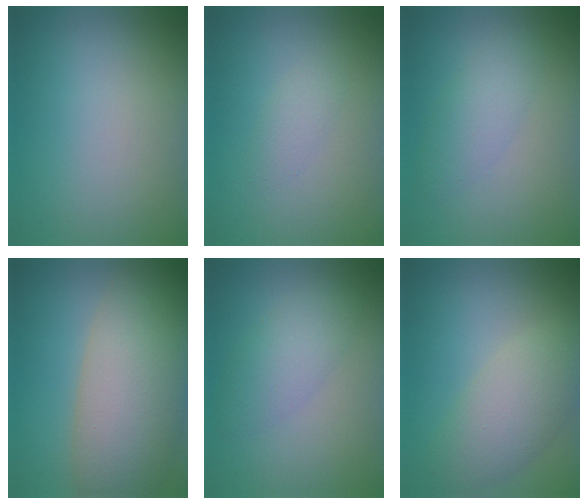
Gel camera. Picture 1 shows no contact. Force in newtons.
{"total": 1.3, "press": 1.3, "slide": 0.1}
{"total": 2.6, "press": 2.6, "slide": 0.1}
{"total": 10.1, "press": 10.0, "slide": 0.6}
{"total": 3.2, "press": 3.2, "slide": 0.0}
{"total": 5.0, "press": 5.0, "slide": 0.4}